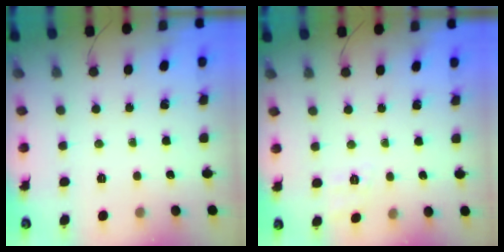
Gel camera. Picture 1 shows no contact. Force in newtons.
{"total": 6.7, "press": 6.4, "slide": 2.0}